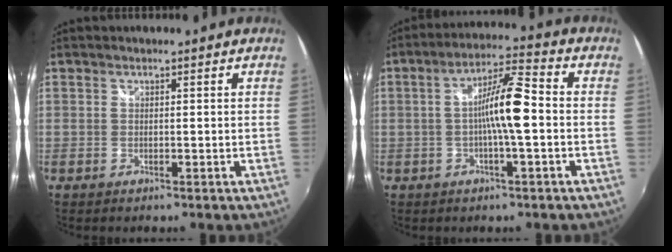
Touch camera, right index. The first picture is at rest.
{"total": 9.4, "force": [-1.1, 1.0, 9.3], "torque": [-0.166, 0.014, -0.021]}